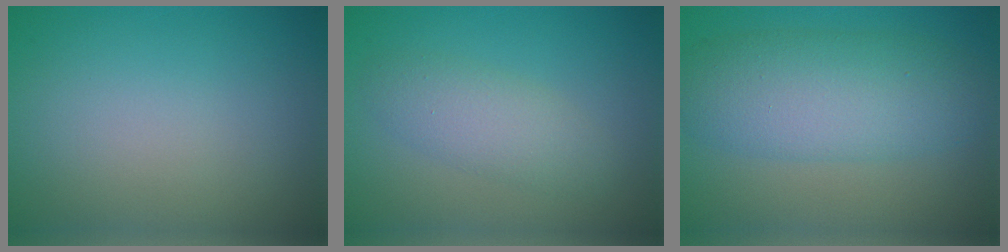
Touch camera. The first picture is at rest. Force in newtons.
{"total": 3.2, "press": 3.2, "slide": 0.1}
{"total": 6.9, "press": 6.9, "slide": 0.0}